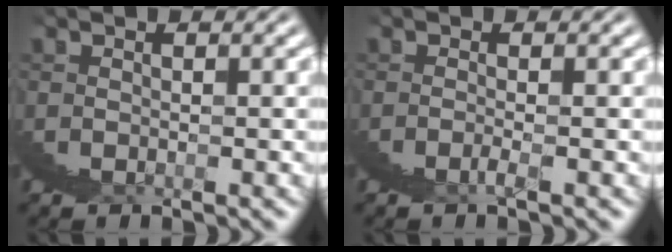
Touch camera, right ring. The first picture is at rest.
{"total": 1.3, "force": [-0.9, -0.6, 0.7], "torque": [-0.012, 0.002, -0.013]}